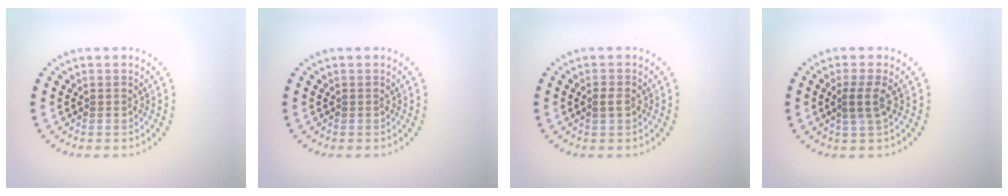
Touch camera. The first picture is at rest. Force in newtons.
{"total": 0.0}
{"total": 1.0, "press": 1.0, "slide": 0.0}
{"total": 1.9, "press": 1.6, "slide": 1.2}